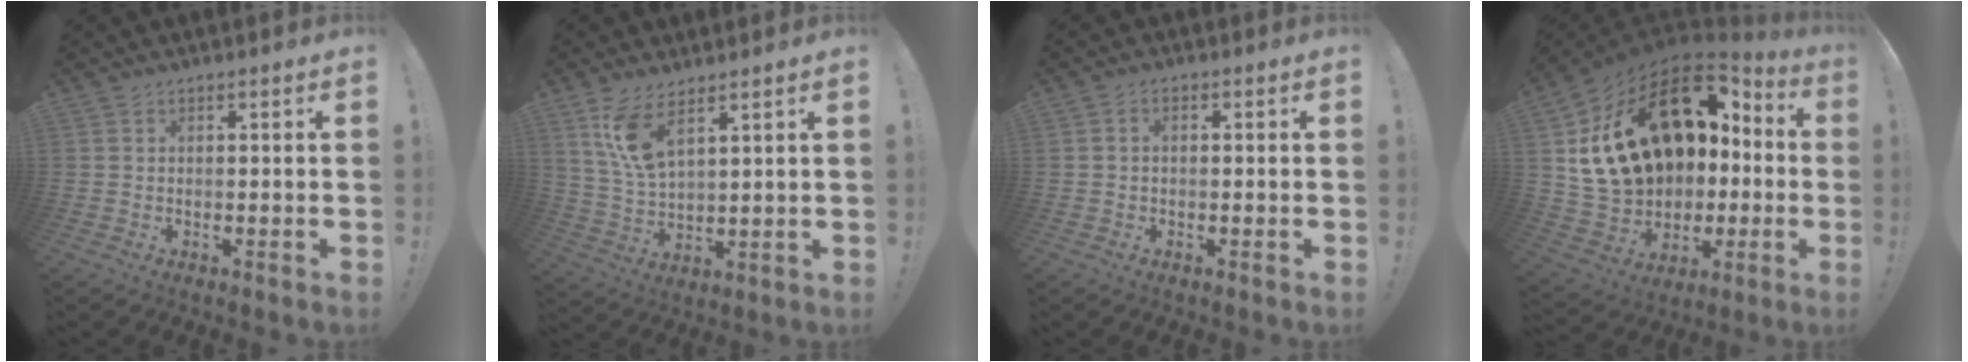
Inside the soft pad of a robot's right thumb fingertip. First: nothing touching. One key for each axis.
{"total": 10.1, "fx": 6.3, "fy": 3.8, "fz": 6.9, "tx": -0.141, "ty": -0.025, "tz": 0.117}
{"total": 1.4, "fx": -0.5, "fy": 0.9, "fz": 1.0, "tx": -0.018, "ty": 0.006, "tz": -0.009}
{"total": 25.1, "fx": 6.8, "fy": 17.6, "fz": 16.6, "tx": -0.281, "ty": -0.031, "tz": 0.171}